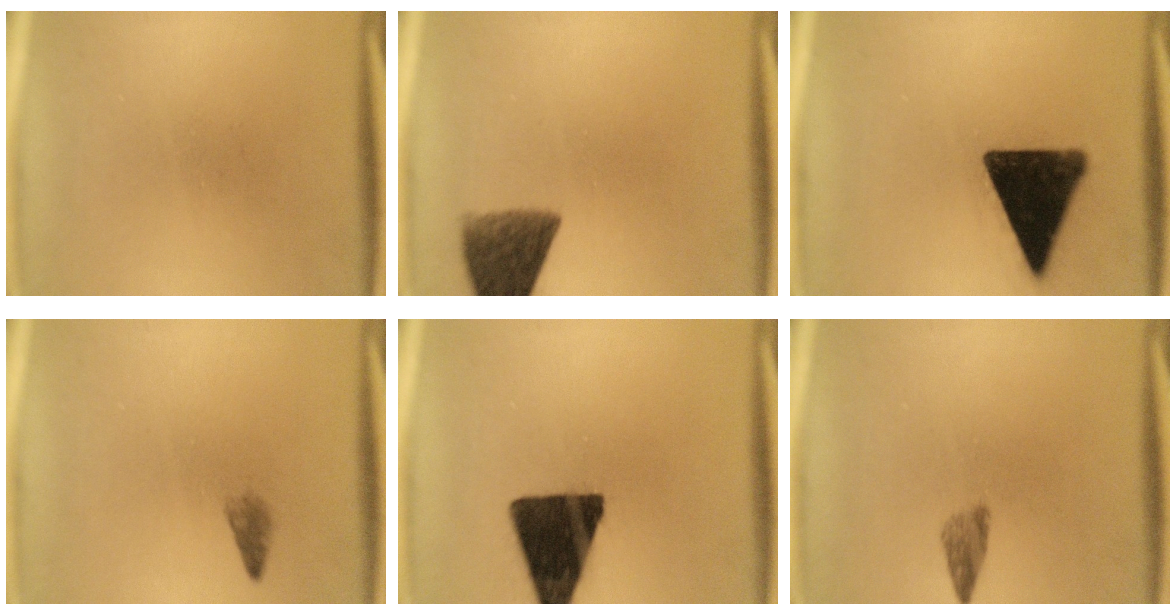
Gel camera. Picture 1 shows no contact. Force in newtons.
{"total": 8.9}
{"total": 16.8}
{"total": 1.2}
{"total": 16.9}
{"total": 2.1}